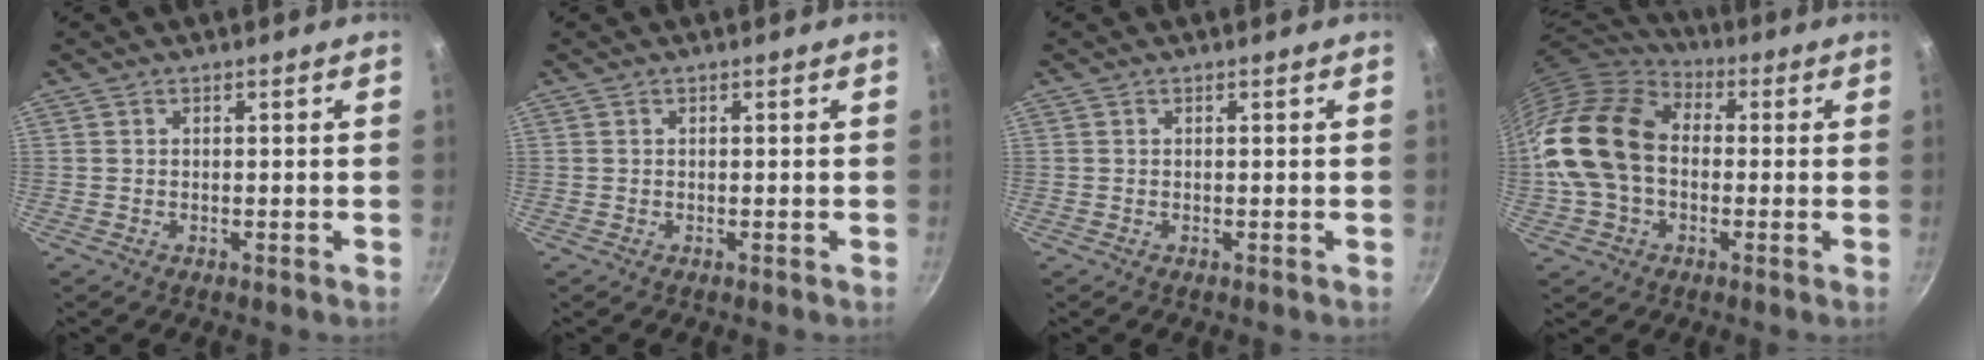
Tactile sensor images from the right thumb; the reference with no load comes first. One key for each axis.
{"total": 0.0}
{"total": 0.0}
{"total": 18.6, "fx": -0.5, "fy": 13.6, "fz": 12.8, "tx": -0.233, "ty": 0.037, "tz": -0.020}